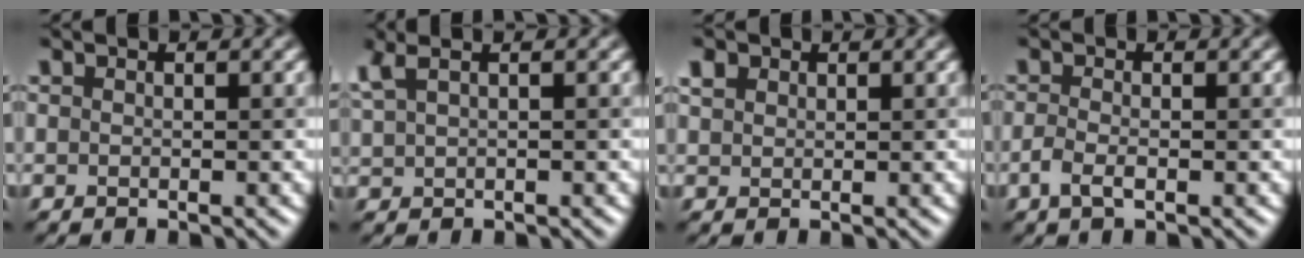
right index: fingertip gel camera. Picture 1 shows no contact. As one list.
[{"total": 2.6, "force": [1.9, 0.9, 1.6], "torque": [-0.027, 0.017, 0.038]}, {"total": 1.5, "force": [1.2, 0.9, 0.1], "torque": [0.002, 0.011, 0.023]}, {"total": 1.4, "force": [-0.4, 0.6, 1.1], "torque": [-0.025, 0.005, -0.015]}]